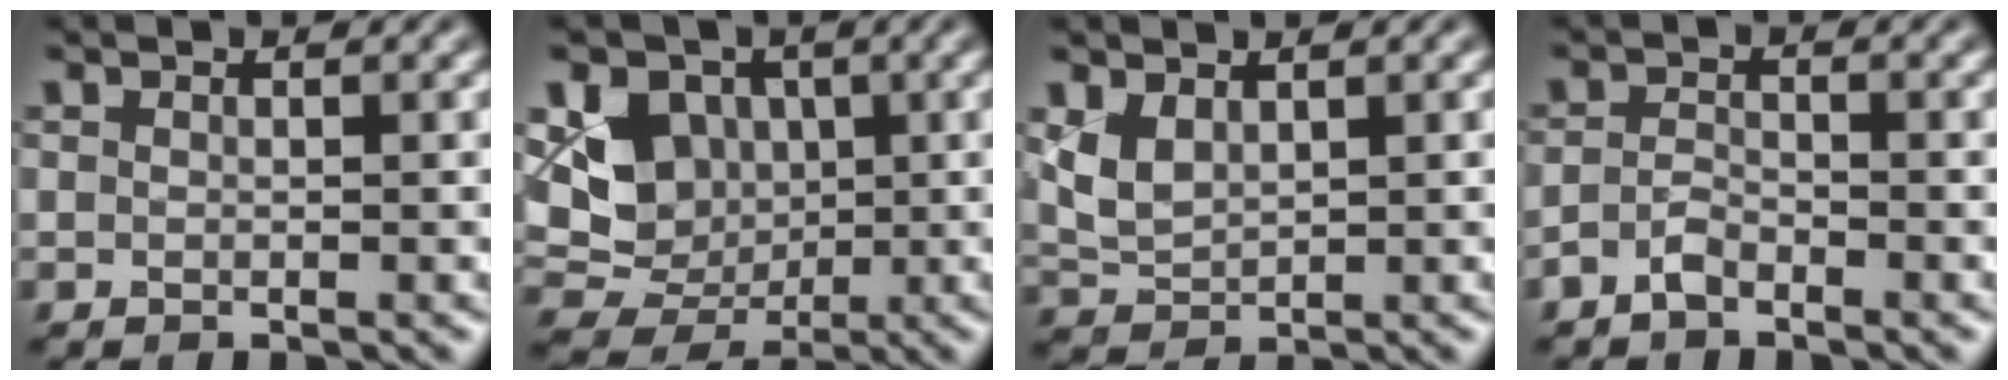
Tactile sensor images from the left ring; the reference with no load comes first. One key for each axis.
{"total": 7.7, "fx": 1.1, "fy": 6.6, "fz": 3.9, "tx": -0.047, "ty": 0.000, "tz": 0.005}
{"total": 2.5, "fx": 1.2, "fy": 1.5, "fz": 1.6, "tx": -0.042, "ty": -0.003, "tz": 0.031}
{"total": 1.6, "fx": -1.3, "fy": 0.6, "fz": 0.8, "tx": -0.018, "ty": 0.004, "tz": -0.029}